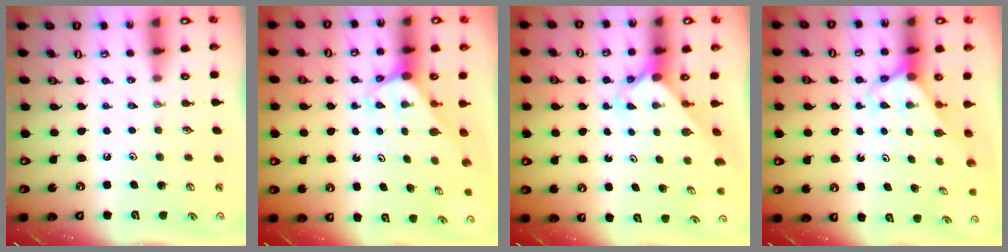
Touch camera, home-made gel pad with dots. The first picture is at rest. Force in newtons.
{"total": 1.8, "press": 1.8, "slide": 0.1}
{"total": 2.4, "press": 2.4, "slide": 0.3}
{"total": 2.7, "press": 2.7, "slide": 0.1}